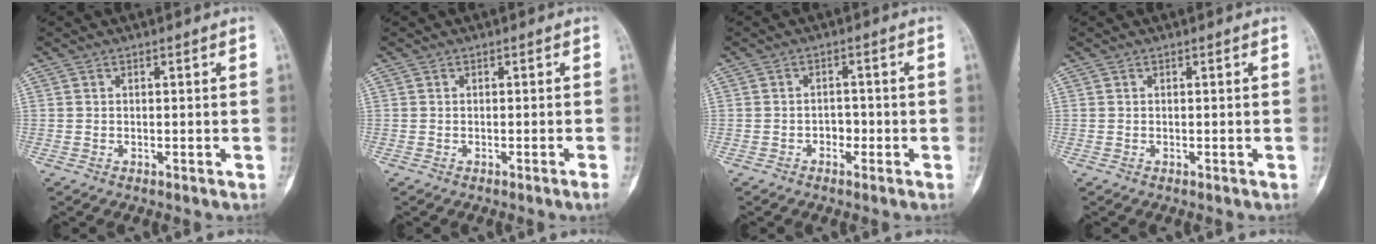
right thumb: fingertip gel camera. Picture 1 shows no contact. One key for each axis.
{"total": 1.1, "fx": -0.7, "fy": -0.3, "fz": 0.8, "tx": -0.017, "ty": 0.002, "tz": -0.009}
{"total": 2.0, "fx": -0.9, "fy": 1.5, "fz": 1.1, "tx": -0.004, "ty": 0.010, "tz": -0.016}
{"total": 0.0}